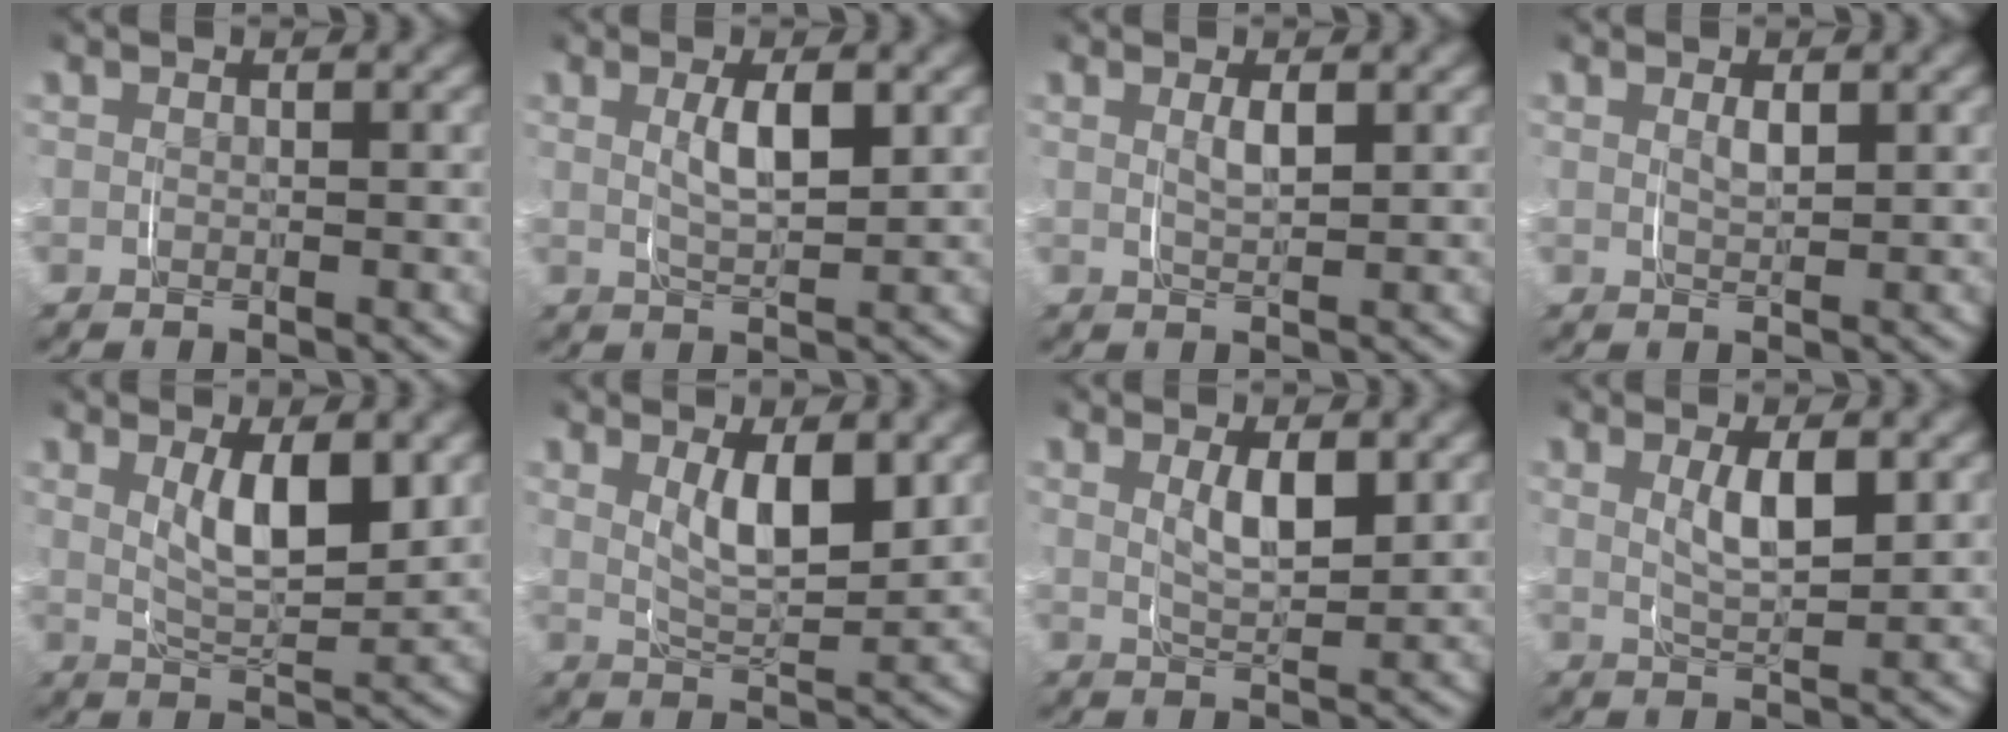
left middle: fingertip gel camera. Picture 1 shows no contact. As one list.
[{"total": 3.2, "force": [0.8, 0.8, 3.0], "torque": [-0.051, -0.005, 0.016]}, {"total": 1.8, "force": [0.7, 0.4, 1.6], "torque": [-0.031, -0.008, 0.019]}, {"total": 1.5, "force": [0.7, 0.4, 1.2], "torque": [-0.021, -0.008, 0.018]}, {"total": 5.0, "force": [1.5, 1.9, 4.4], "torque": [-0.077, -0.015, 0.034]}, {"total": 4.5, "force": [1.5, 1.7, 3.9], "torque": [-0.068, -0.016, 0.033]}, {"total": 3.0, "force": [1.0, 0.9, 2.7], "torque": [-0.046, -0.008, 0.022]}, {"total": 3.3, "force": [0.8, 0.8, 3.1], "torque": [-0.054, -0.004, 0.018]}]